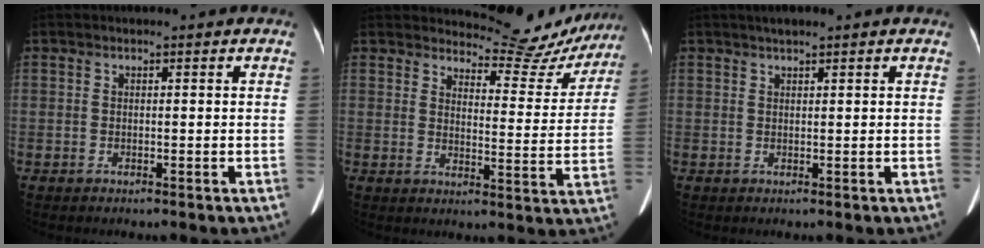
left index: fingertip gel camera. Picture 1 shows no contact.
{"total": 12.3, "force": [12.0, 2.8, 0.9], "torque": [0.007, -0.037, 0.132]}
{"total": 2.4, "force": [1.9, 0.3, 1.4], "torque": [-0.023, 0.015, 0.031]}